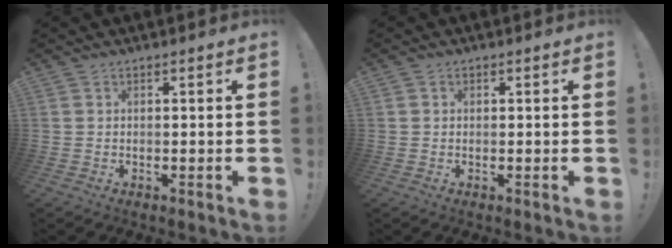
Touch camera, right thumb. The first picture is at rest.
{"total": 0.6, "force": [0.2, 0.6, 0.0], "torque": [0.008, -0.002, 0.002]}